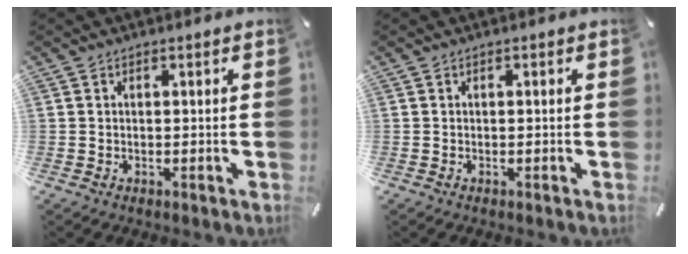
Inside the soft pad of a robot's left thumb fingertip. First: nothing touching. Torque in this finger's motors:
{"motor_torque": [-0.14, -0.10, -0.04, -0.02, 0.07]}